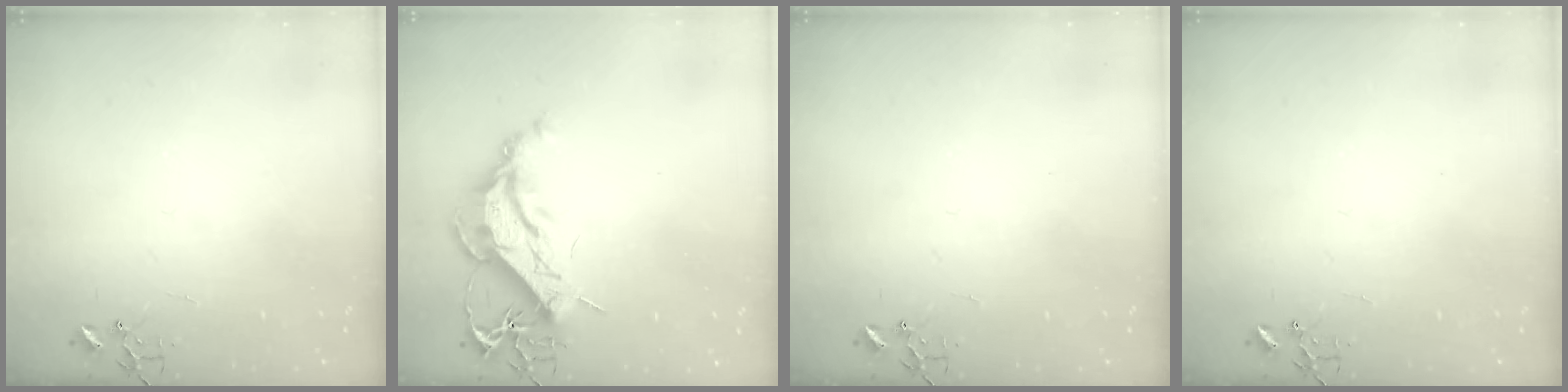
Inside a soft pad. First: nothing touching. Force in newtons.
{"total": 14.2, "press": 14.1, "slide": 1.5}
{"total": 0.0}
{"total": 0.0}